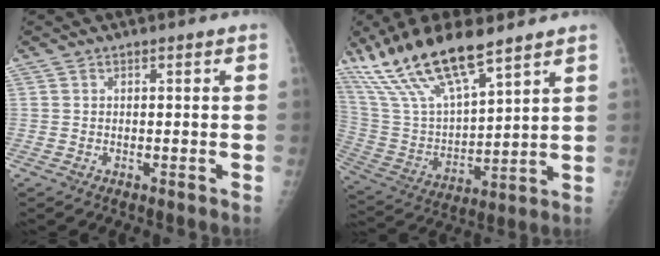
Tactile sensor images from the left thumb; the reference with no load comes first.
{"total": 20.2, "force": [14.4, 5.6, 13.0], "torque": [-0.243, -0.049, 0.284]}